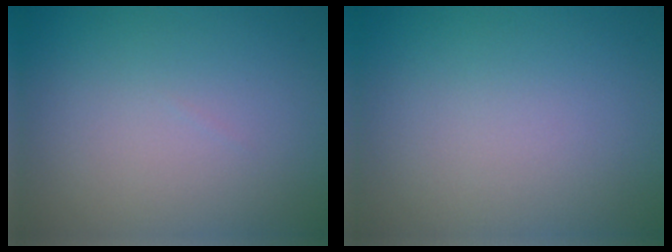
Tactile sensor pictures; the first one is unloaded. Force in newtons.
{"total": 0.0}